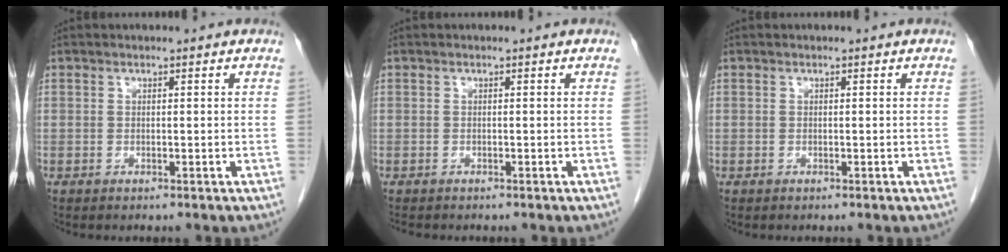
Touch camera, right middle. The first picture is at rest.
{"total": 1.5, "force": [-1.3, 0.5, 0.5], "torque": [-0.015, -0.004, -0.018]}
{"total": 0.0}